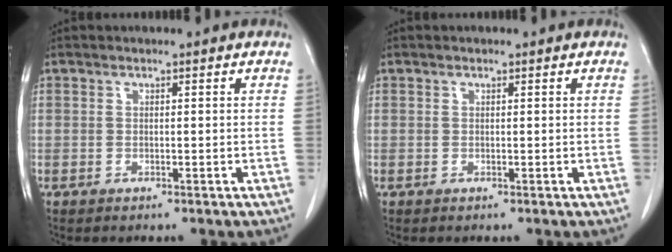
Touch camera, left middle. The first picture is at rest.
{"total": 0.0}